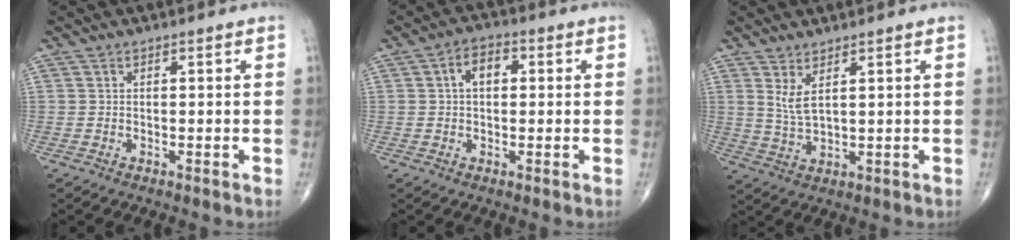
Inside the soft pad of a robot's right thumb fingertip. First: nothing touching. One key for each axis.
{"total": 4.9, "fx": 0.8, "fy": 3.1, "fz": 3.8, "tx": -0.058, "ty": 0.015, "tz": 0.007}
{"total": 4.2, "fx": 2.0, "fy": 1.2, "fz": 3.5, "tx": -0.074, "ty": -0.020, "tz": 0.049}